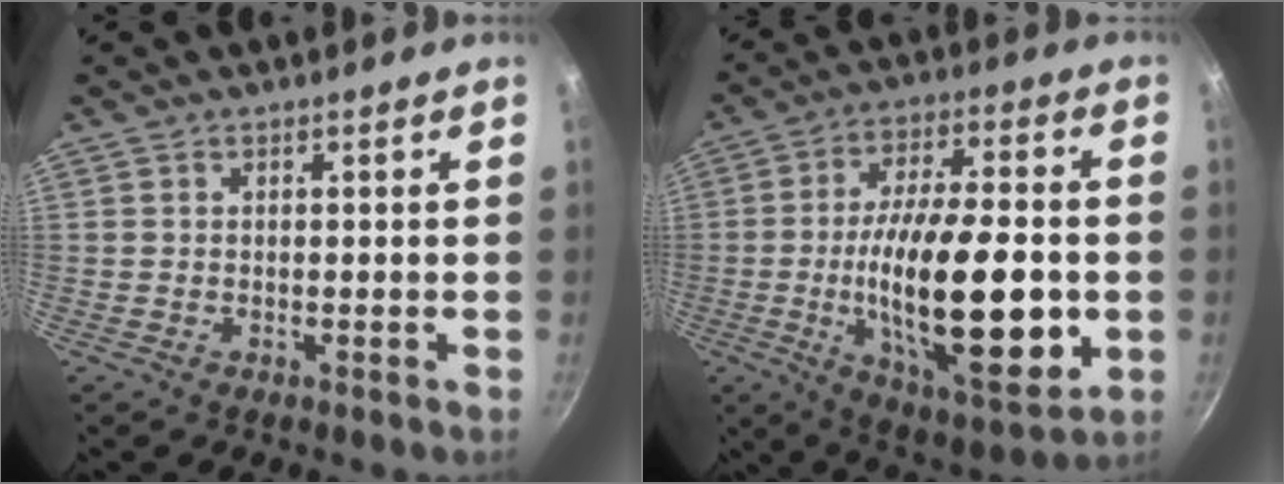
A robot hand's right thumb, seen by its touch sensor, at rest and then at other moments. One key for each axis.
{"total": 24.4, "fx": -3.4, "fy": 8.6, "fz": 22.6, "tx": -0.371, "ty": -0.003, "tz": -0.055}